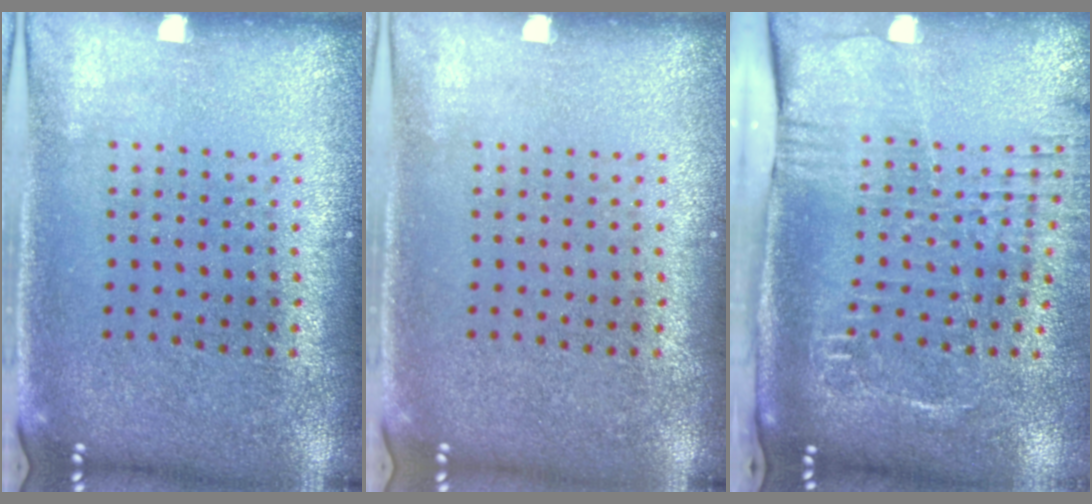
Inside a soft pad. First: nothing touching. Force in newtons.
{"total": 0.0}
{"total": 2.7, "press": 2.1, "slide": 1.7}